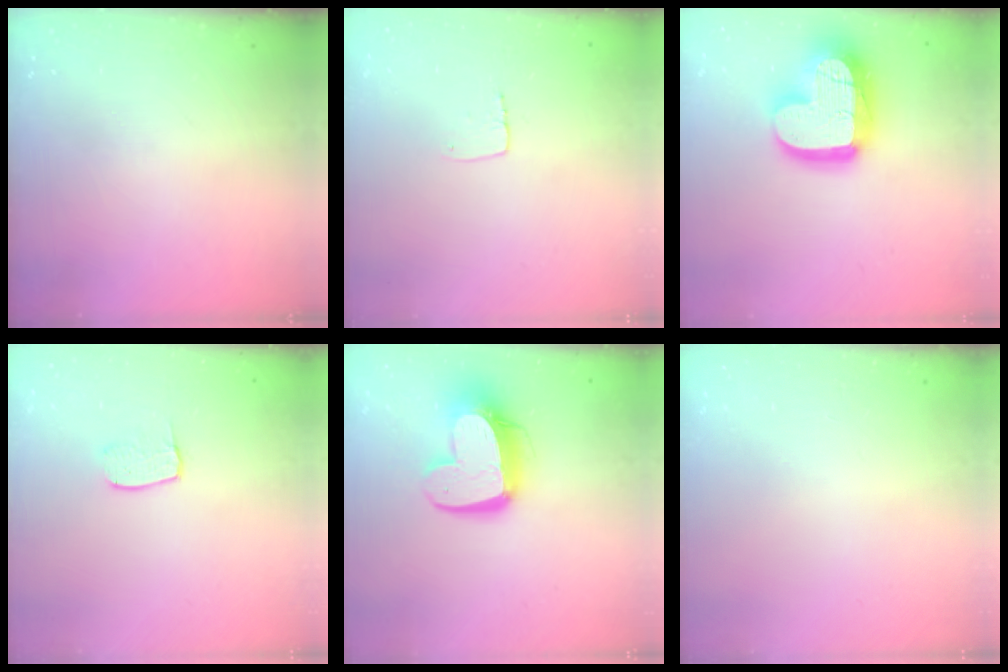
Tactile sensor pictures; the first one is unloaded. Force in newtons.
{"total": 4.0, "press": 4.0, "slide": 0.3}
{"total": 21.7, "press": 21.6, "slide": 1.9}
{"total": 4.3, "press": 4.3, "slide": 0.3}
{"total": 14.6, "press": 14.6, "slide": 1.4}
{"total": 0.0}